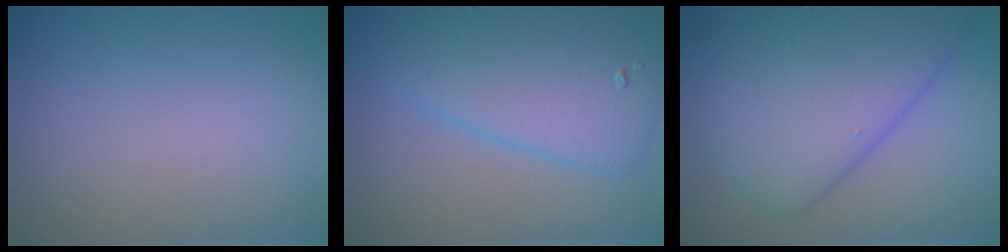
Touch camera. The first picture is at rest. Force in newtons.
{"total": 6.5, "press": 6.5, "slide": 0.2}
{"total": 9.2, "press": 9.2, "slide": 0.3}